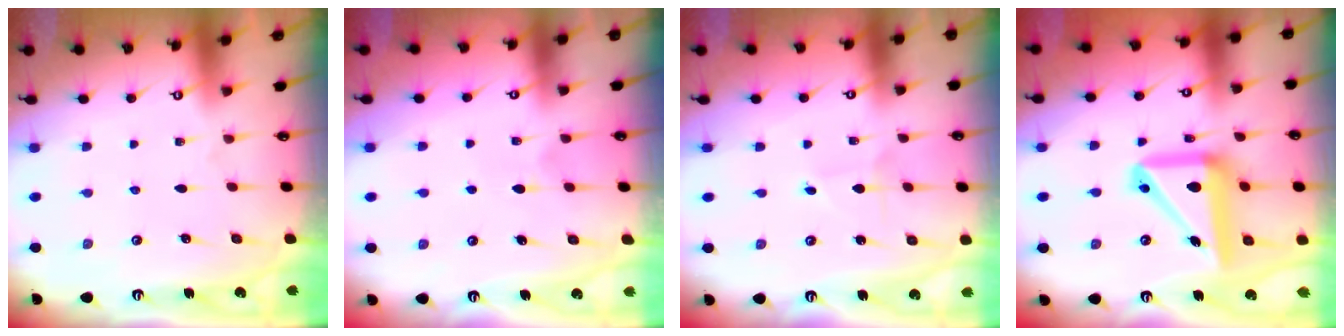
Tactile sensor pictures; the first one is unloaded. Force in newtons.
{"total": 5.5, "press": 5.5, "slide": 0.2}
{"total": 0.7, "press": 0.7, "slide": 0.0}
{"total": 16.5, "press": 16.3, "slide": 2.7}